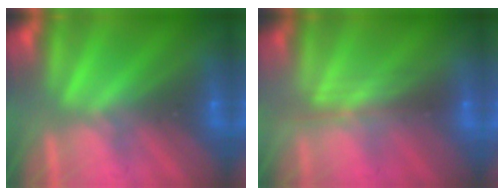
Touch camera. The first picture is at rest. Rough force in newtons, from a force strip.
{"total": 2.4}